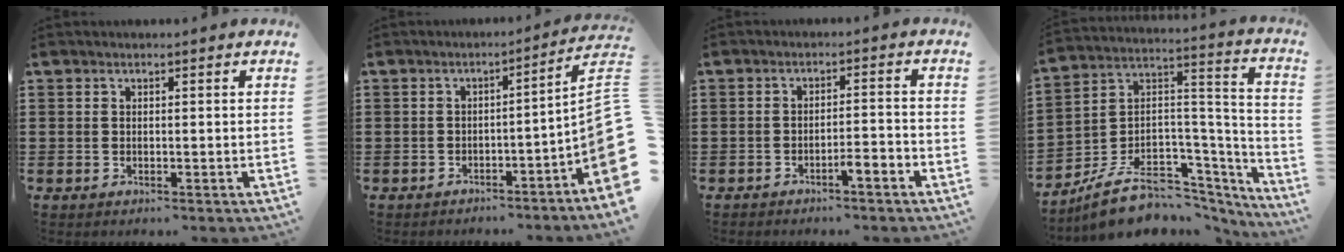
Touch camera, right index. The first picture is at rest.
{"total": 6.0, "force": [-2.3, 0.3, 5.5], "torque": [-0.082, -0.025, -0.043]}
{"total": 2.8, "force": [-2.3, -0.1, 1.5], "torque": [-0.028, 0.003, -0.046]}
{"total": 9.7, "force": [-5.9, 6.5, 4.2], "torque": [-0.092, 0.014, -0.101]}